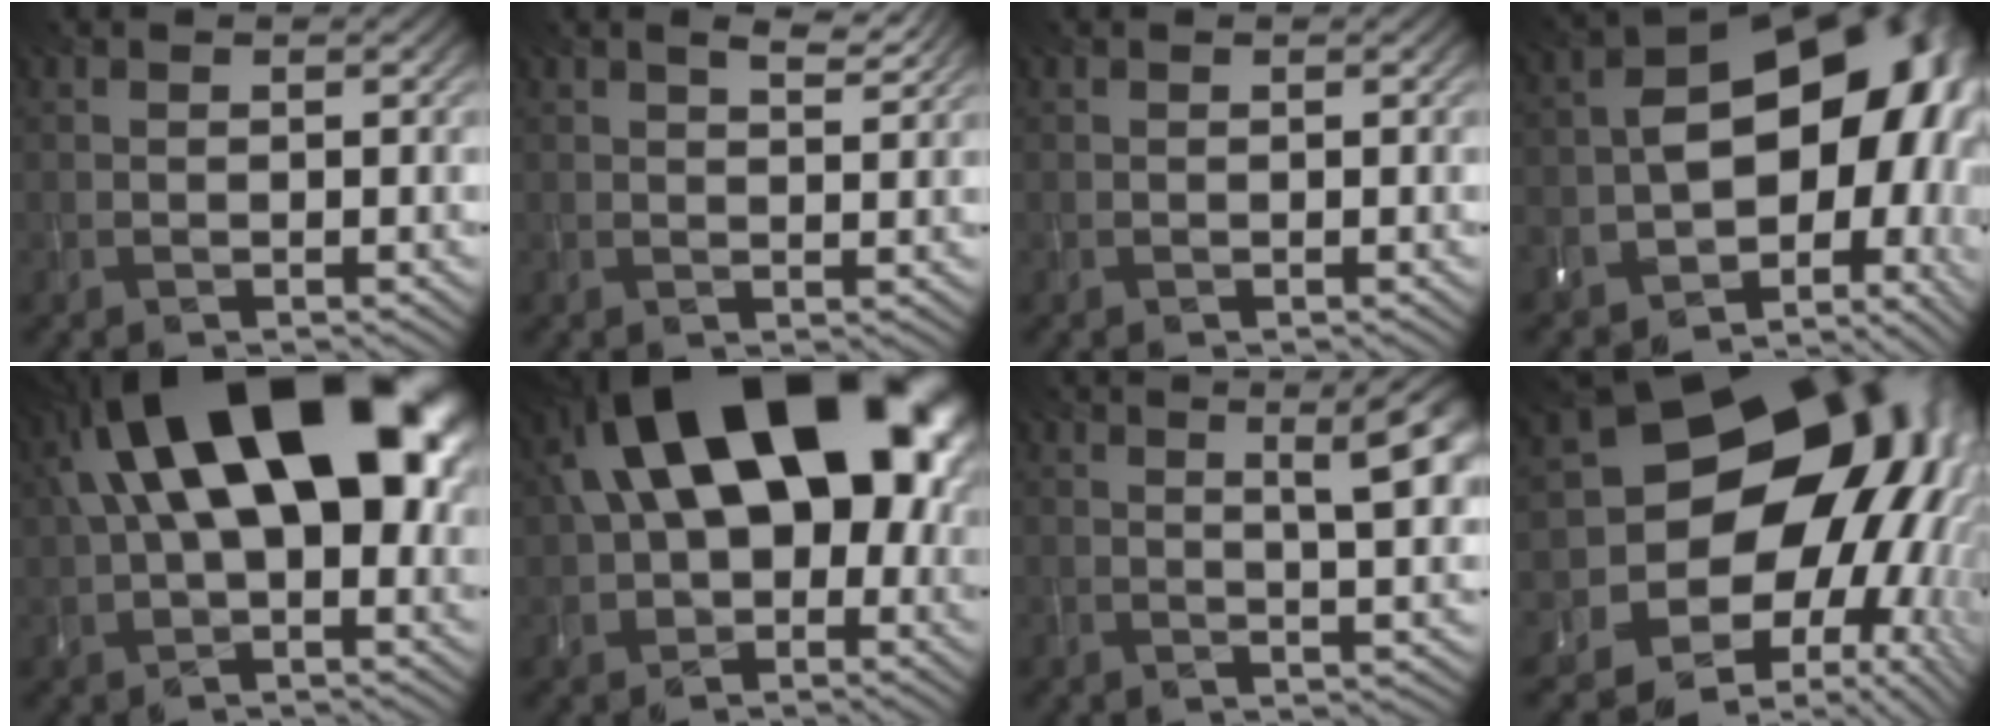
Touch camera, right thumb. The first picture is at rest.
{"total": 3.6, "force": [2.3, 1.1, 2.5], "torque": [-0.041, -0.004, 0.041]}
{"total": 0.0}
{"total": 18.3, "force": [-2.4, 12.1, 13.5], "torque": [-0.191, -0.038, -0.011]}
{"total": 20.6, "force": [5.2, 10.6, 16.9], "torque": [-0.275, 0.036, 0.079]}
{"total": 21.5, "force": [4.8, 13.3, 16.2], "torque": [-0.236, 0.033, 0.072]}
{"total": 7.8, "force": [2.6, 2.2, 7.1], "torque": [-0.074, 0.024, 0.032]}
{"total": 22.5, "force": [0.7, 18.4, 13.0], "torque": [-0.181, -0.024, 0.007]}